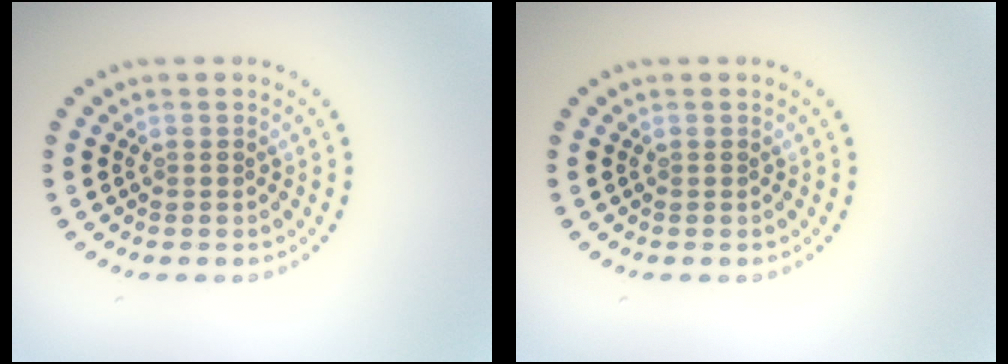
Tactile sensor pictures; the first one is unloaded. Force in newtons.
{"total": 0.0}